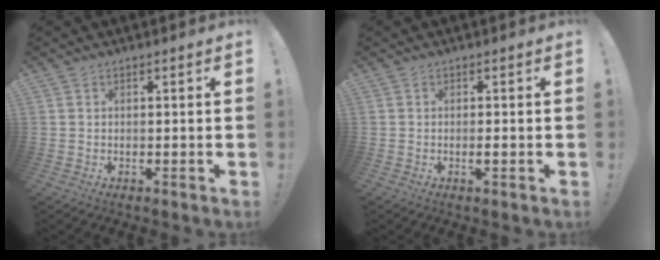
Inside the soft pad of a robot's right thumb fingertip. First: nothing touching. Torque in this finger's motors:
{"motor_torque": [-0.09, 0.02, -0.01, 0.22, 0.00]}